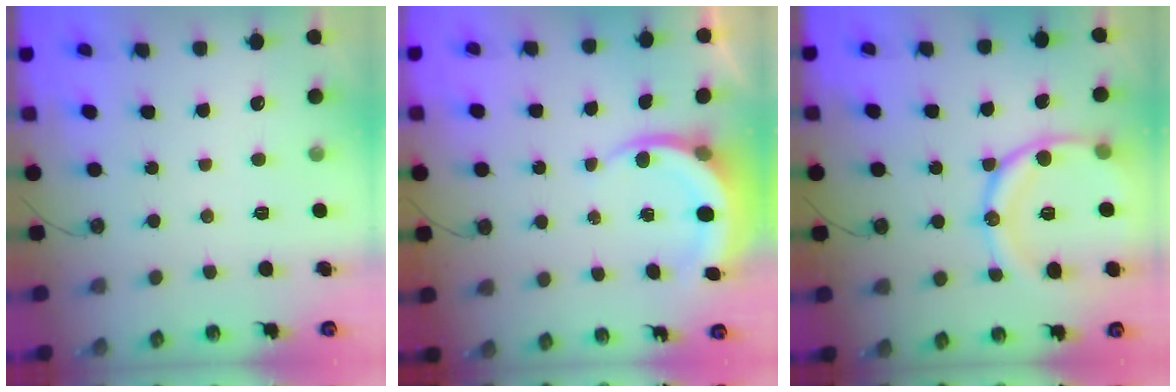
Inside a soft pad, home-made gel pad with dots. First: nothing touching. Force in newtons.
{"total": 5.5, "press": 5.5, "slide": 0.3}
{"total": 16.8, "press": 16.8, "slide": 1.1}